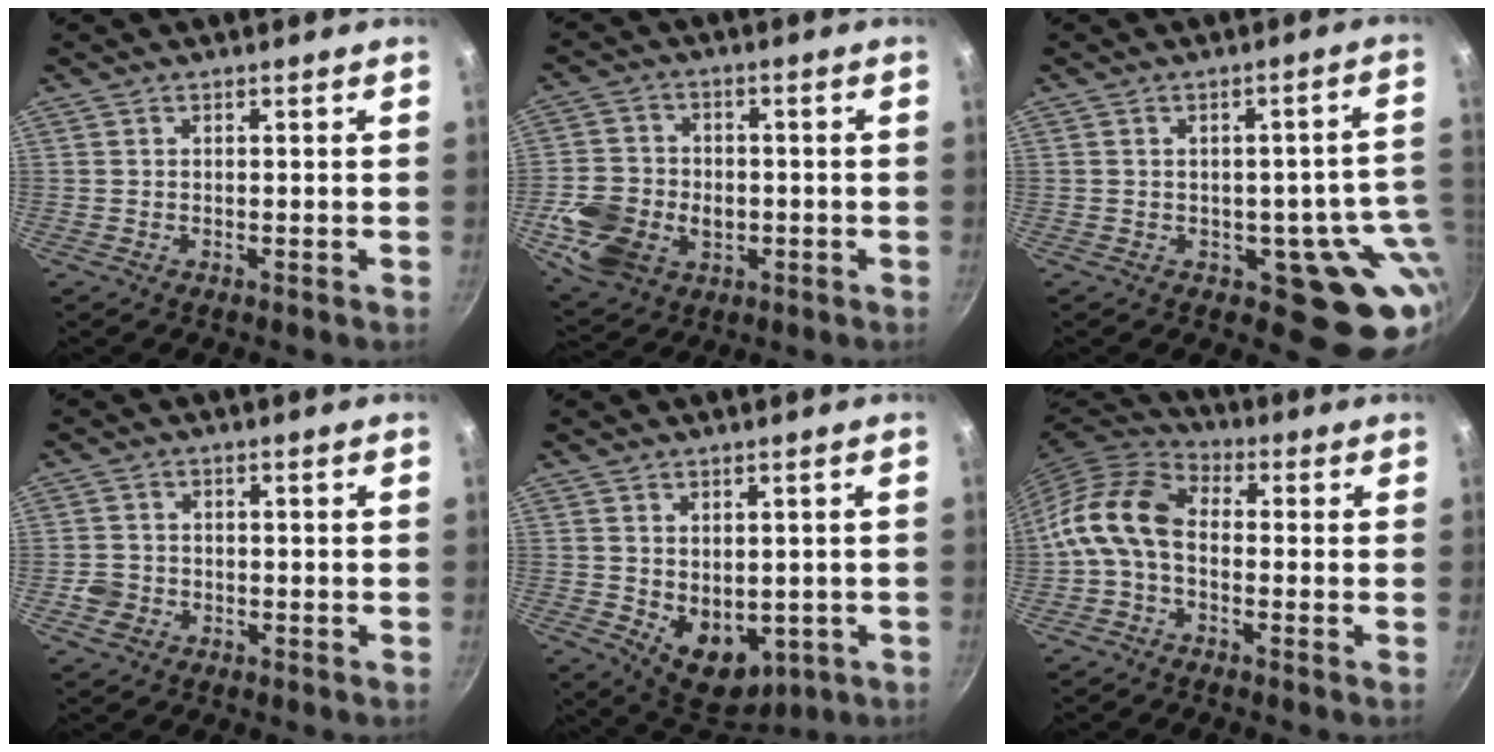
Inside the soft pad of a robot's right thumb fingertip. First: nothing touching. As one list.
[{"total": 13.6, "force": [-3.2, 10.5, 7.9], "torque": [-0.143, 0.014, -0.049]}, {"total": 12.1, "force": [-2.1, 7.9, 8.9], "torque": [-0.029, 0.017, -0.016]}, {"total": 3.3, "force": [-1.2, 2.9, 1.1], "torque": [-0.015, 0.015, -0.021]}, {"total": 9.8, "force": [-1.1, 6.9, 6.8], "torque": [-0.072, -0.016, 0.008]}, {"total": 11.3, "force": [-1.6, 7.3, 8.4], "torque": [-0.157, 0.039, -0.054]}]